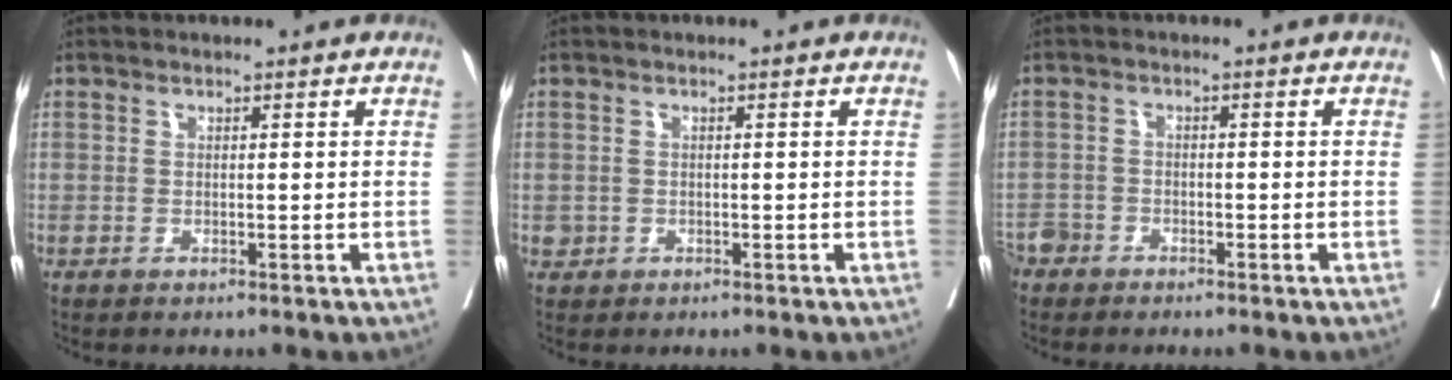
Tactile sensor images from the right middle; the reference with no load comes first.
{"total": 0.8, "force": [-0.2, 0.7, 0.1], "torque": [0.004, 0.004, -0.002]}
{"total": 2.8, "force": [-2.4, 1.4, 0.2], "torque": [-0.005, 0.003, -0.048]}